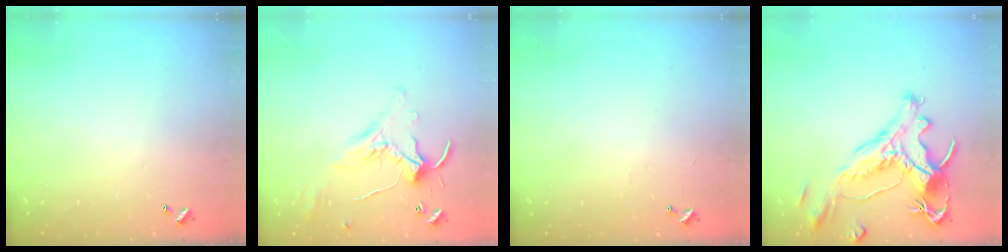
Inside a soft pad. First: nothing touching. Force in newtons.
{"total": 1.0, "press": 0.5, "slide": 0.8}
{"total": 2.6, "press": 2.6, "slide": 0.4}
{"total": 2.1, "press": 1.6, "slide": 1.3}